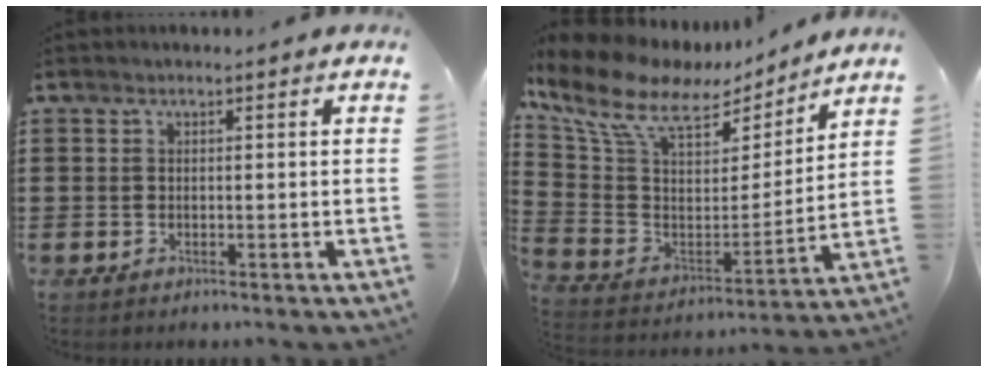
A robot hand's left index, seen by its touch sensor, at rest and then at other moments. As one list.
[{"total": 10.3, "force": [6.7, 5.1, 6.0], "torque": [-0.146, -0.032, 0.118]}]